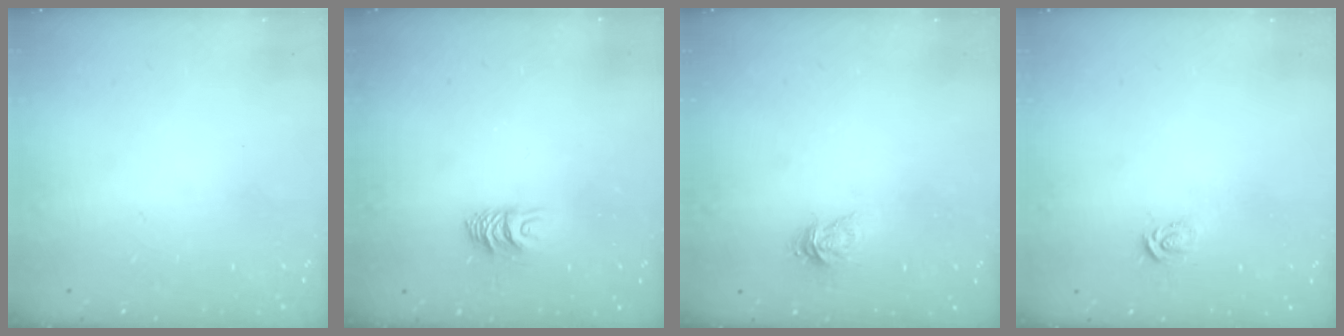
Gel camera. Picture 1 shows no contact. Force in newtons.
{"total": 7.0, "press": 7.0, "slide": 0.6}
{"total": 3.1, "press": 3.1, "slide": 0.1}
{"total": 2.9, "press": 2.9, "slide": 0.2}